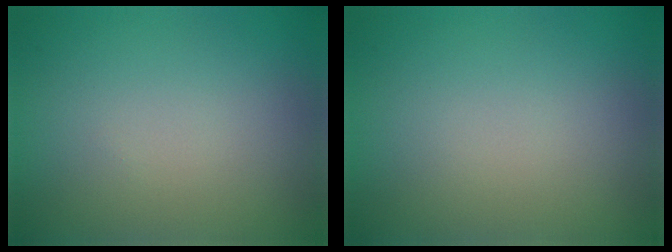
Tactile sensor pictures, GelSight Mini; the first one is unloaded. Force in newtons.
{"total": 0.0}